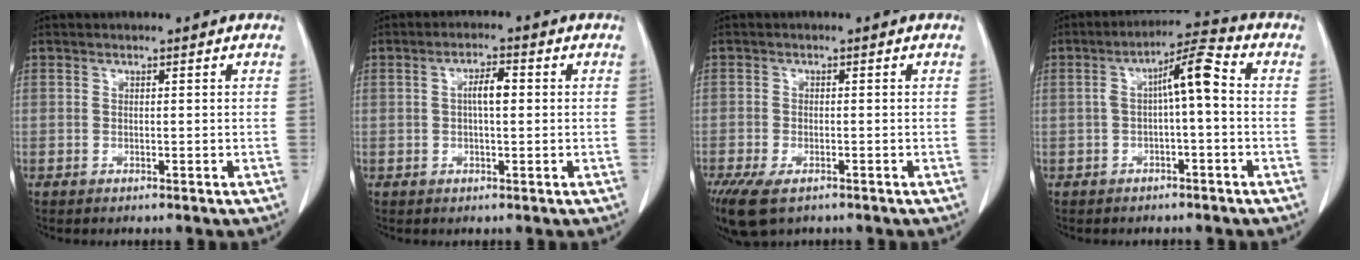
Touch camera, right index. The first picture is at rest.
{"total": 4.0, "force": [0.4, 1.4, 3.8], "torque": [-0.075, 0.011, 0.008]}
{"total": 10.1, "force": [-6.1, 5.1, 6.3], "torque": [-0.146, -0.017, -0.096]}
{"total": 6.9, "force": [0.1, 1.2, 6.8], "torque": [-0.118, 0.032, 0.001]}